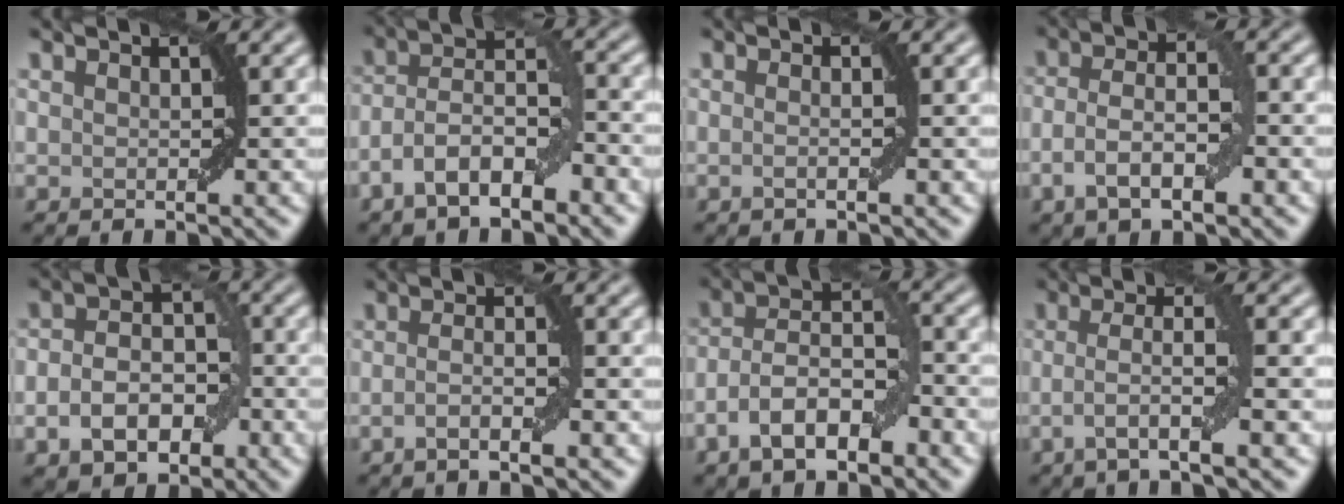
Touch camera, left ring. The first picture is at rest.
{"total": 6.3, "force": [-3.1, 2.6, 4.8], "torque": [-0.080, 0.014, -0.062]}
{"total": 1.4, "force": [-0.1, 0.4, 1.3], "torque": [-0.007, -0.011, -0.015]}
{"total": 5.0, "force": [-1.8, 1.8, 4.3], "torque": [-0.080, 0.006, -0.037]}
{"total": 5.8, "force": [-2.0, 3.9, 3.9], "torque": [-0.063, 0.002, -0.039]}
{"total": 2.3, "force": [-0.8, 0.4, 2.1], "torque": [-0.037, 0.001, -0.017]}
{"total": 7.0, "force": [-3.3, 3.2, 5.3], "torque": [-0.086, 0.014, -0.066]}
{"total": 4.1, "force": [-1.2, 0.5, 3.9], "torque": [-0.067, 0.008, -0.029]}